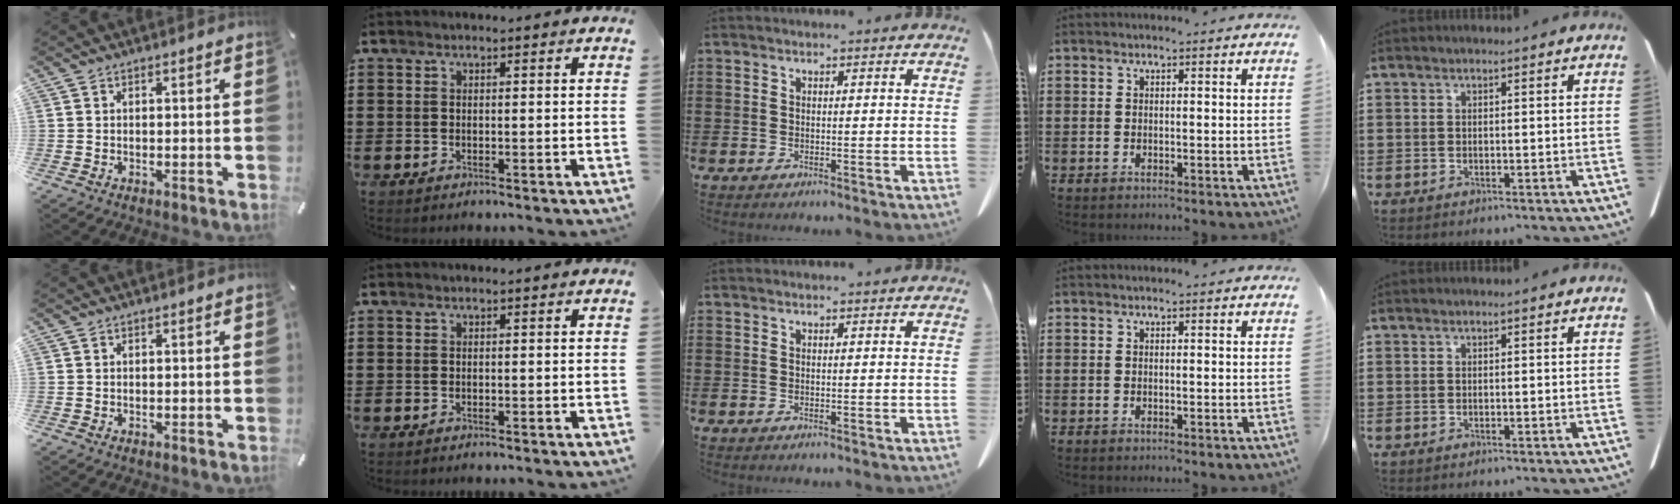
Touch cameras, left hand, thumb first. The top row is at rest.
{}